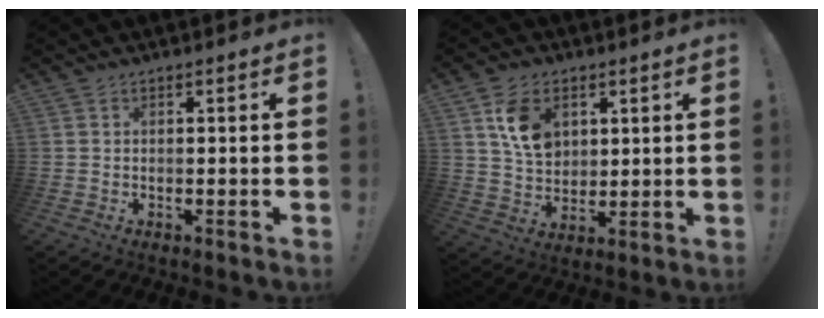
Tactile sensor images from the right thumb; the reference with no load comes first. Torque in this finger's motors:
{"motor_torque": [0.04, 0.39, 0.26, 0.34, 0.02]}